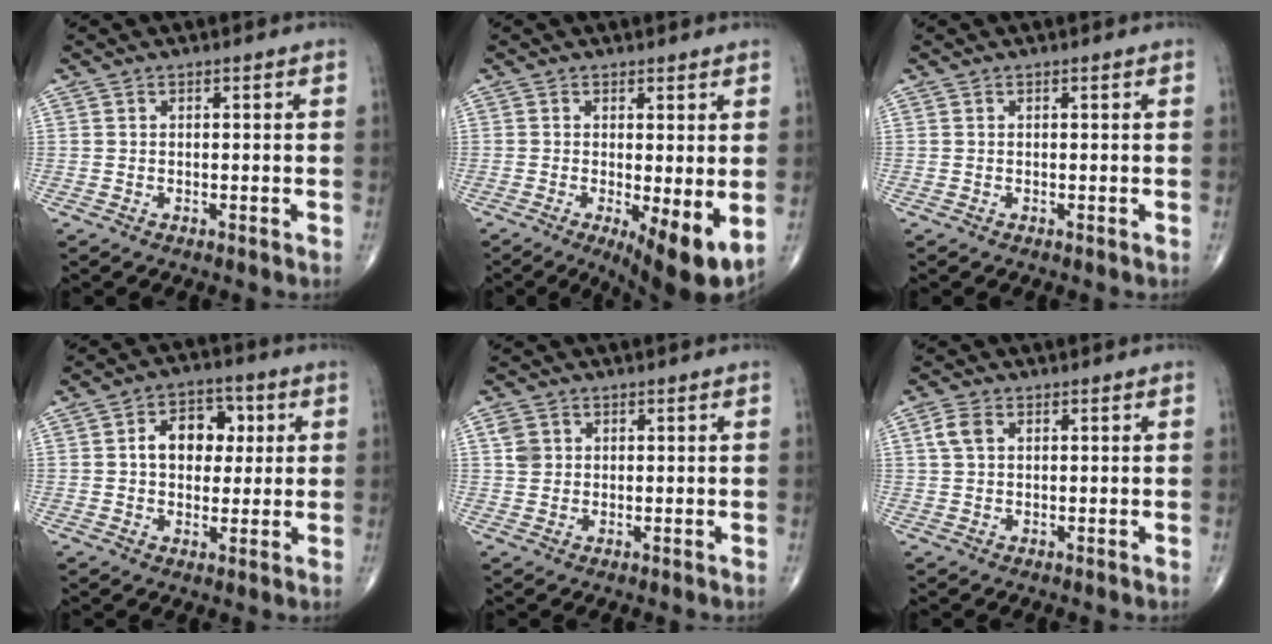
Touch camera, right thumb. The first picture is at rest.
{"total": 8.8, "force": [-1.7, 2.5, 8.3], "torque": [-0.121, -0.024, -0.022]}
{"total": 0.0}
{"total": 9.4, "force": [1.6, 6.7, 6.4], "torque": [-0.058, 0.015, 0.021]}
{"total": 2.9, "force": [0.9, 2.5, 1.3], "torque": [-0.015, -0.001, 0.019]}
{"total": 3.3, "force": [1.1, 2.1, 2.3], "torque": [-0.051, 0.008, 0.021]}